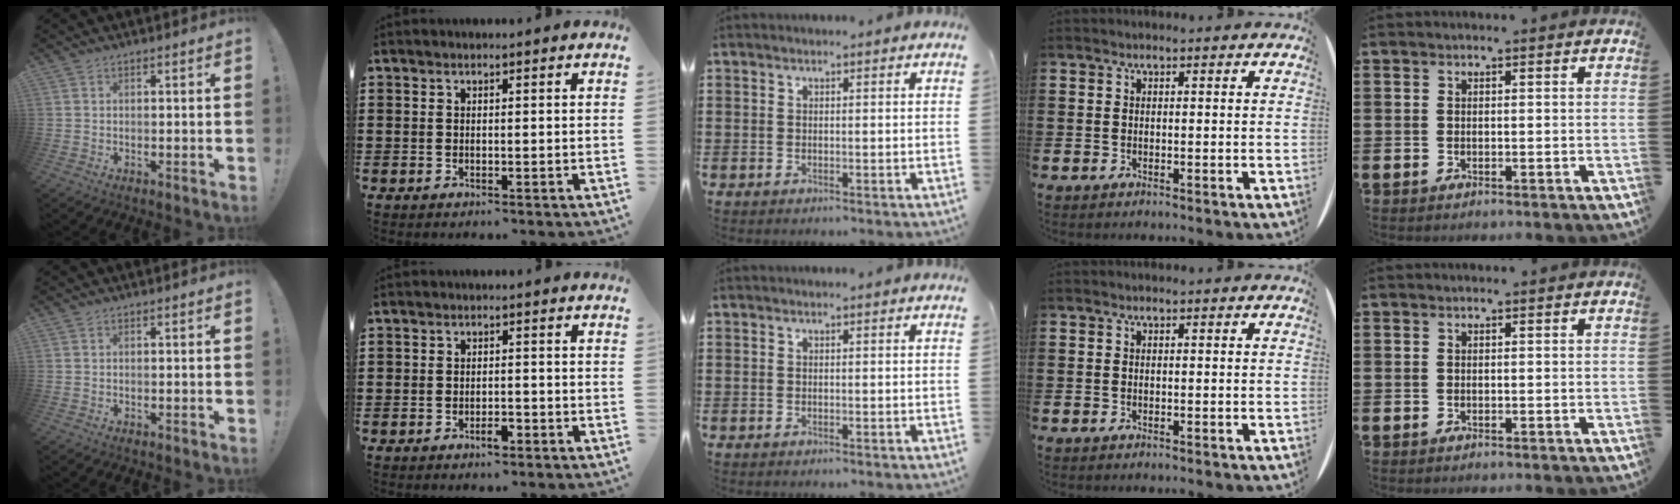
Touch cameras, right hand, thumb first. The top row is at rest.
{"index": {"total": 2.1, "force": [-1.4, 0.9, 1.2], "torque": [-0.026, 0.001, -0.027]}}